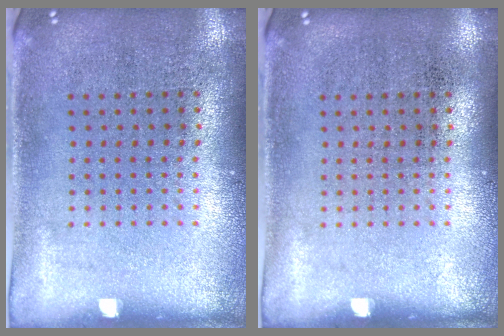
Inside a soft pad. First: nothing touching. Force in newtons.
{"total": 0.0}